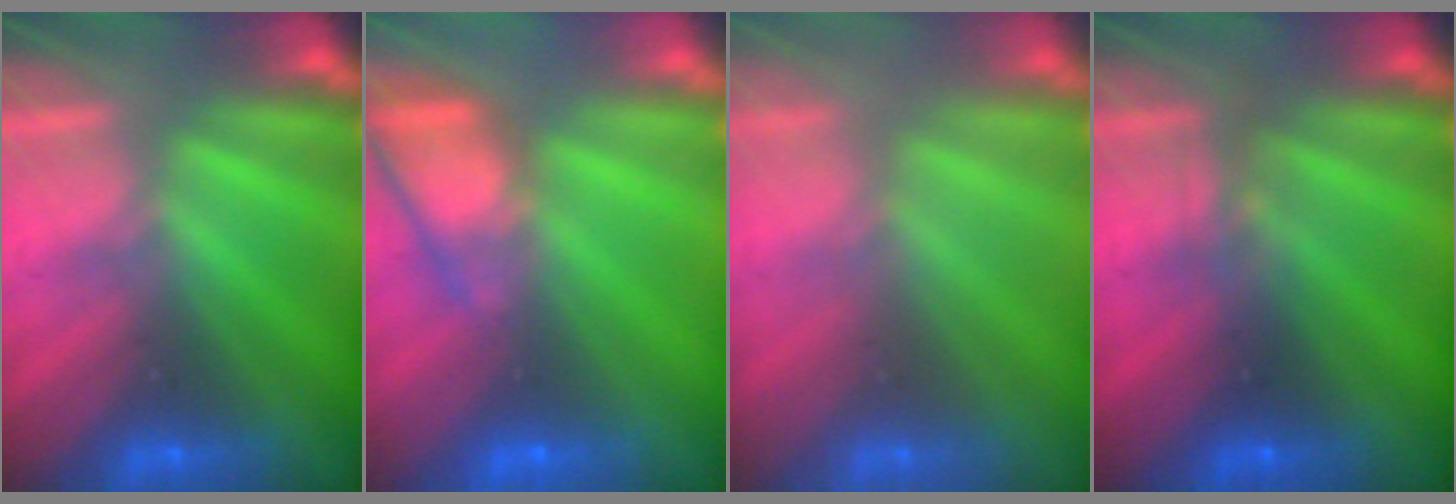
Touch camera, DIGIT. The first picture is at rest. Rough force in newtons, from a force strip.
{"total": 5.6}
{"total": 2.9}
{"total": 2.3}